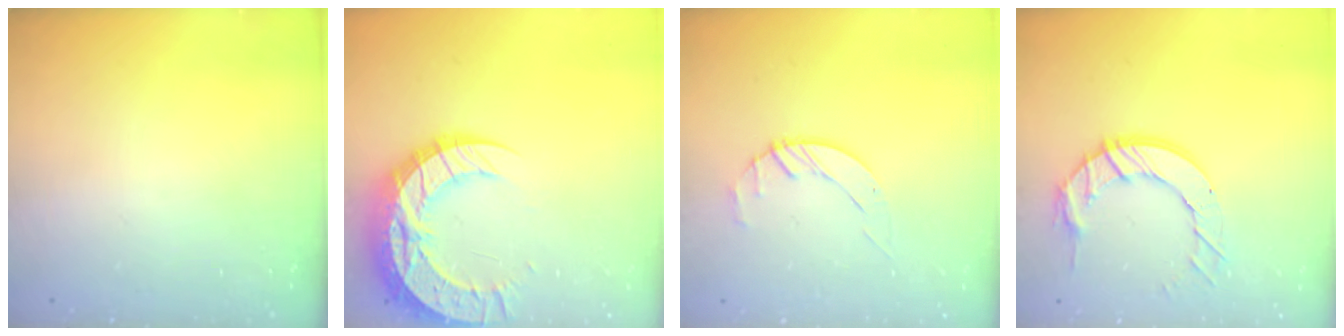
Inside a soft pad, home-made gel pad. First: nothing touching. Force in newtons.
{"total": 17.5, "press": 17.4, "slide": 1.4}
{"total": 2.0, "press": 2.0, "slide": 0.3}
{"total": 10.7, "press": 10.6, "slide": 1.1}